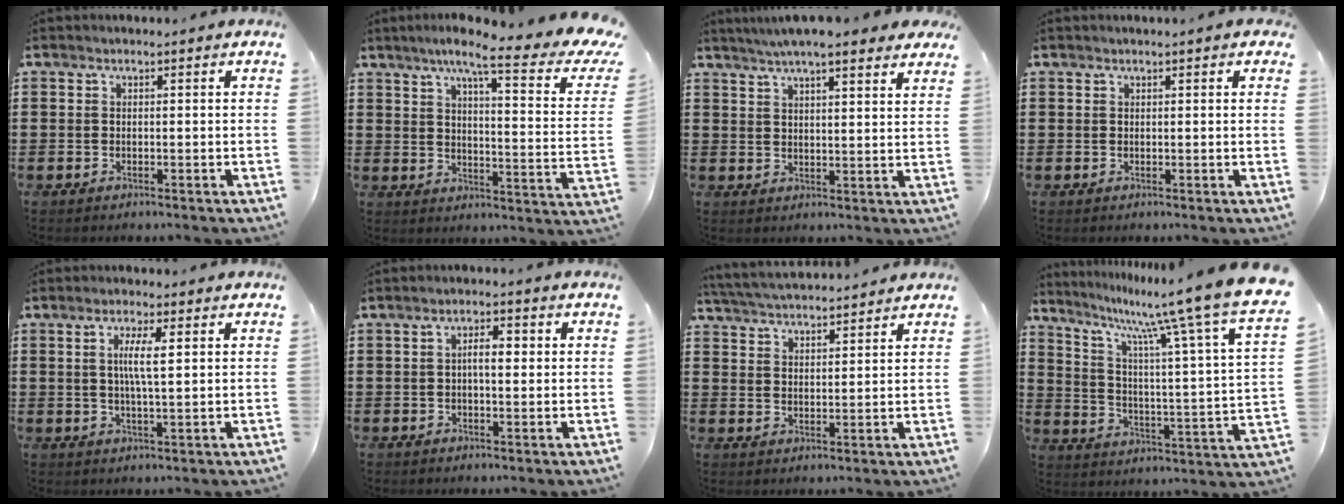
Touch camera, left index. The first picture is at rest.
{"total": 9.5, "force": [6.5, 0.4, 6.9], "torque": [-0.117, -0.046, 0.092]}
{"total": 5.5, "force": [5.0, 0.5, 2.2], "torque": [-0.058, -0.008, 0.088]}
{"total": 0.7, "force": [0.5, 0.0, 0.5], "torque": [-0.010, 0.001, 0.010]}
{"total": 5.0, "force": [1.0, 0.8, 4.8], "torque": [-0.094, 0.003, 0.013]}
{"total": 3.7, "force": [0.1, 1.3, 3.4], "torque": [-0.065, 0.008, -0.001]}
{"total": 4.2, "force": [4.2, 0.0, 0.5], "torque": [-0.025, -0.019, 0.074]}
{"total": 11.0, "force": [9.0, -0.9, 6.2], "torque": [-0.134, -0.076, 0.133]}